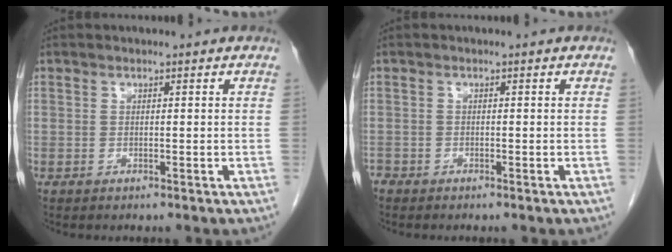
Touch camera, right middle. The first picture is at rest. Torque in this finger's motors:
{"motor_torque": [0.03, -0.02, -0.01, 0.00]}